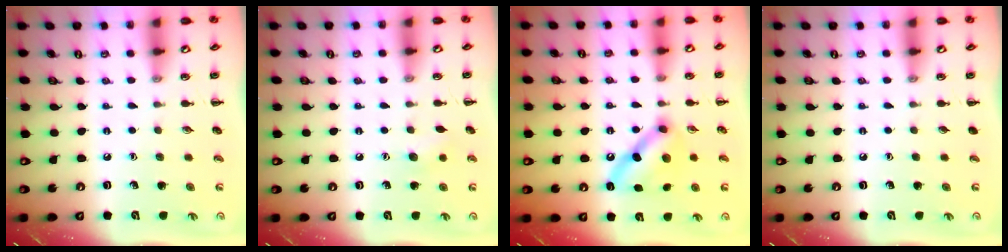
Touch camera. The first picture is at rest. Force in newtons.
{"total": 6.7, "press": 6.4, "slide": 1.7}
{"total": 10.7, "press": 10.7, "slide": 0.9}
{"total": 0.0}